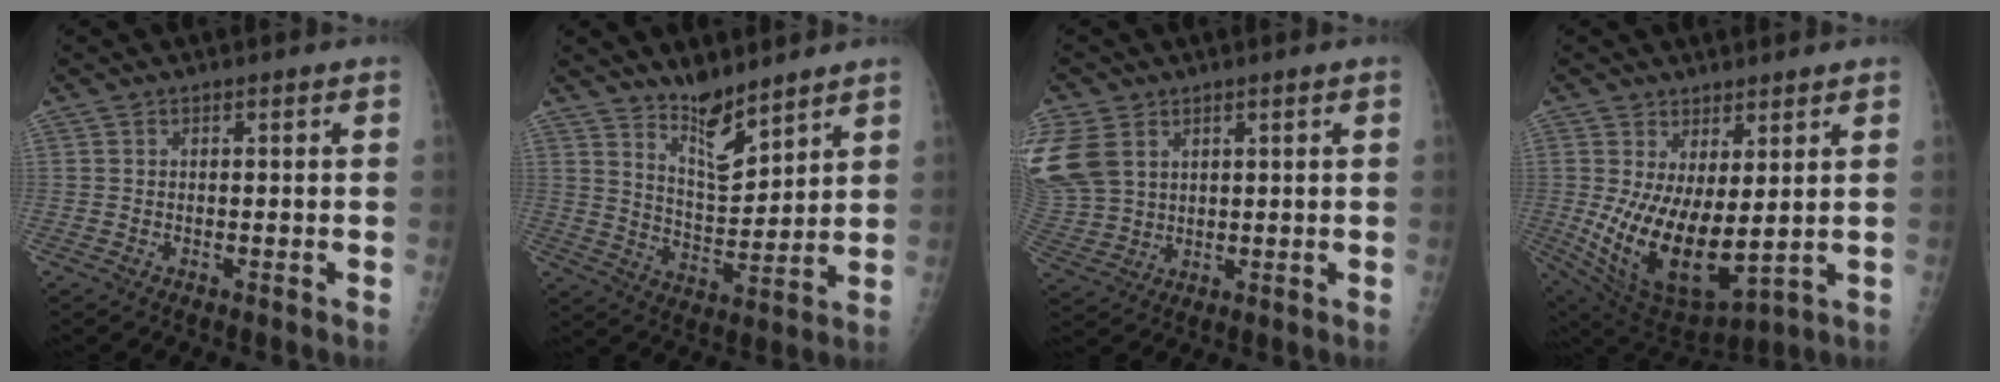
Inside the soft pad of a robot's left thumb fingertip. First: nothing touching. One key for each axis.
{"total": 8.9, "fx": 7.1, "fy": 2.7, "fz": 4.6, "tx": -0.063, "ty": -0.067, "tz": 0.136}
{"total": 12.5, "fx": 4.6, "fy": 9.3, "fz": 7.0, "tx": -0.174, "ty": -0.003, "tz": 0.104}
{"total": 14.0, "fx": 1.1, "fy": 6.2, "fz": 12.5, "tx": -0.226, "ty": -0.040, "tz": 0.045}